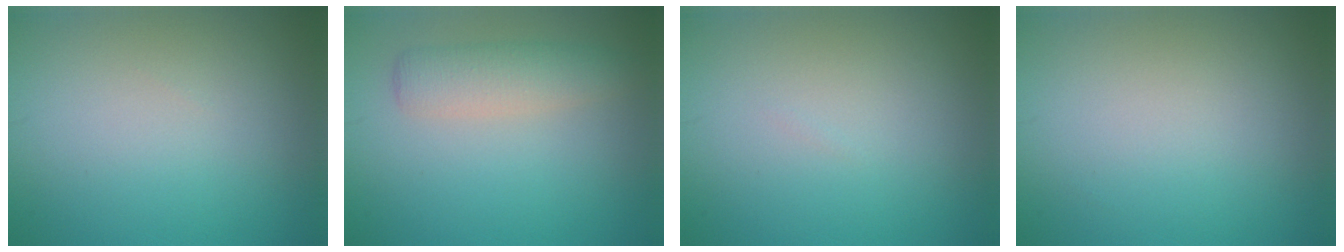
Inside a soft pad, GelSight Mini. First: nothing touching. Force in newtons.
{"total": 3.2, "press": 3.2, "slide": 0.3}
{"total": 0.0}
{"total": 0.0}